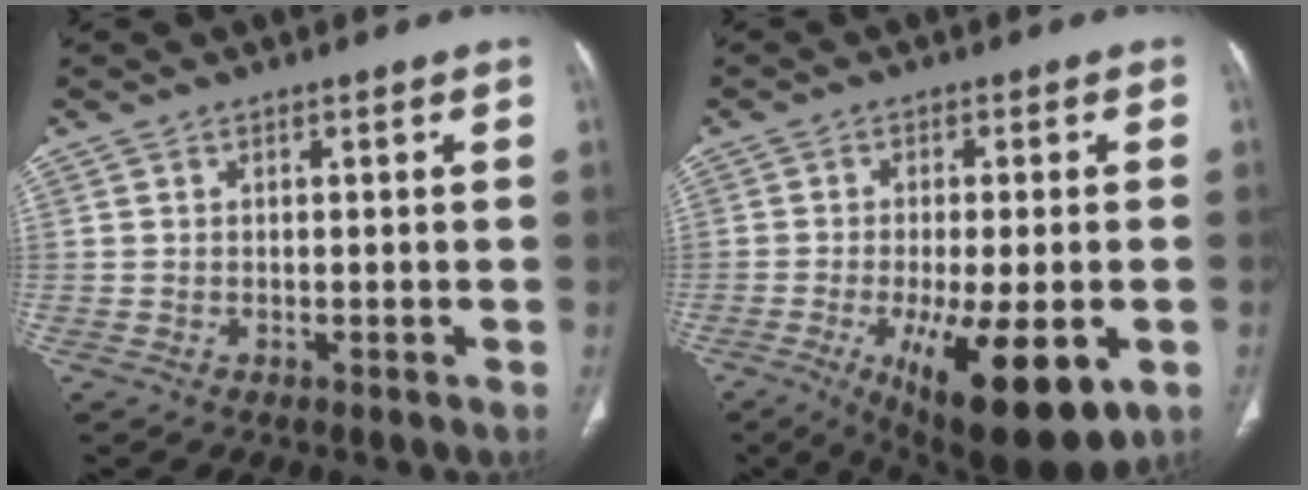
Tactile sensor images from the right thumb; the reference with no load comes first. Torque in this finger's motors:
{"motor_torque": [2.12, 2.88, 0.42, -0.18, 0.37]}